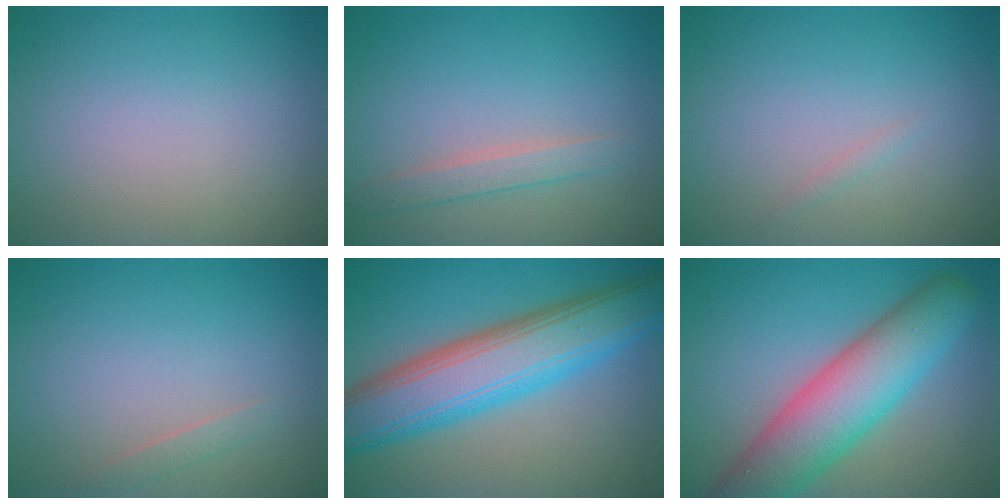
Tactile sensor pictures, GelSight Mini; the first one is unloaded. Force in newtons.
{"total": 1.8, "press": 1.8, "slide": 0.1}
{"total": 0.6, "press": 0.6, "slide": 0.1}
{"total": 0.8, "press": 0.8, "slide": 0.0}
{"total": 10.1, "press": 10.1, "slide": 0.8}
{"total": 9.3, "press": 9.3, "slide": 0.5}